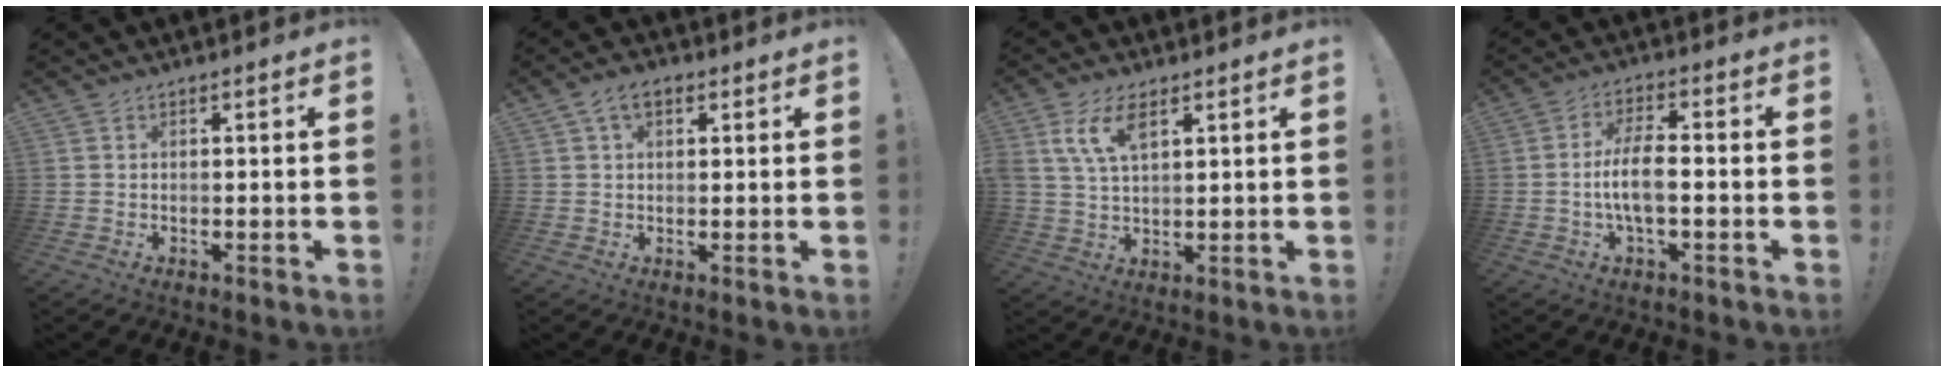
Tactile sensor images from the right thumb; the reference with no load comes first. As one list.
[{"total": 5.3, "force": [2.3, 3.2, 3.6], "torque": [-0.063, 0.003, 0.042]}, {"total": 8.8, "force": [4.1, 4.3, 6.5], "torque": [-0.140, -0.003, 0.074]}, {"total": 8.4, "force": [-1.6, 2.6, 7.8], "torque": [-0.150, 0.004, -0.030]}]